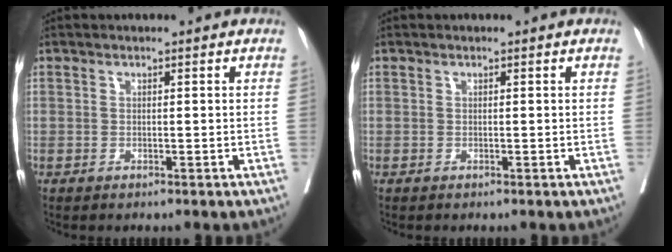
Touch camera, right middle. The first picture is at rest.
{"total": 0.0}